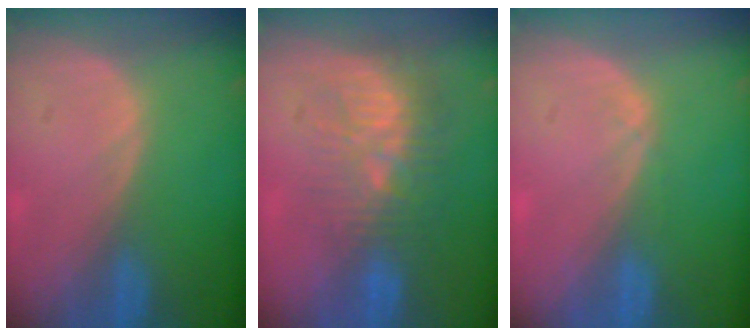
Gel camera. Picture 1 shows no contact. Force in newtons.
{"total": 10.1, "press": 9.0, "slide": 4.5}
{"total": 0.7, "press": 0.6, "slide": 0.2}